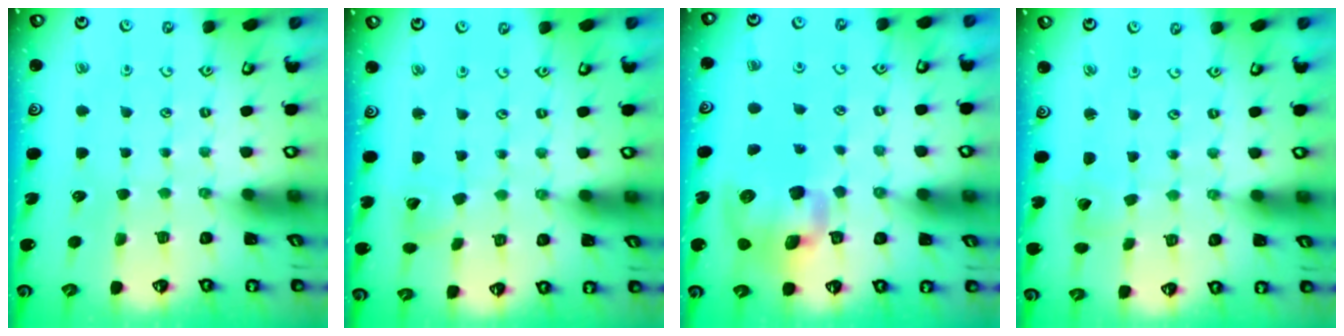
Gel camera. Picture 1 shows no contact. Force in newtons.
{"total": 2.8, "press": 2.8, "slide": 0.0}
{"total": 12.6, "press": 12.4, "slide": 2.1}
{"total": 1.6, "press": 1.6, "slide": 0.1}